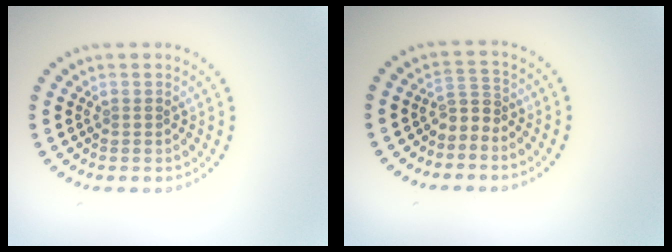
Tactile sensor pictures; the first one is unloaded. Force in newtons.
{"total": 1.9, "press": 1.1, "slide": 1.5}